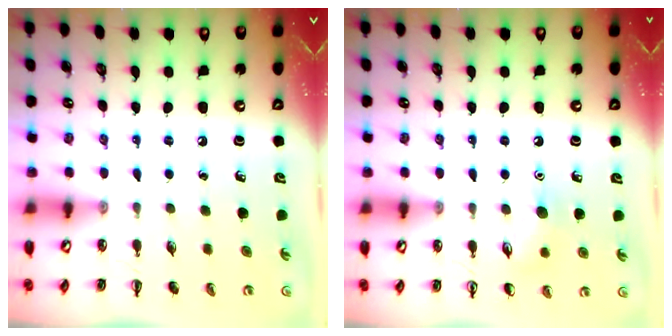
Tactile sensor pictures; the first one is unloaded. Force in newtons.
{"total": 7.3, "press": 7.2, "slide": 1.3}